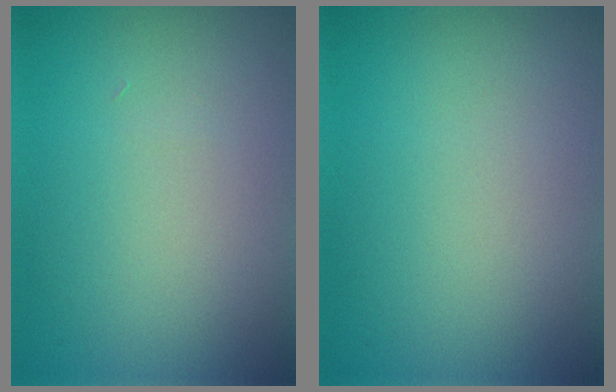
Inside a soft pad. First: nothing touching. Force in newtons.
{"total": 0.0}